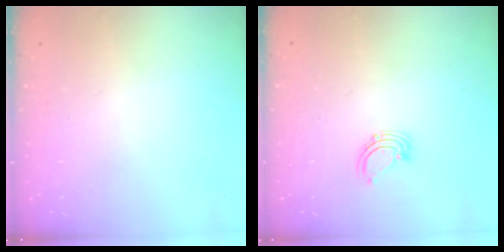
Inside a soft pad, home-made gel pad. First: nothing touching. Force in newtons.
{"total": 2.9, "press": 2.9, "slide": 0.2}